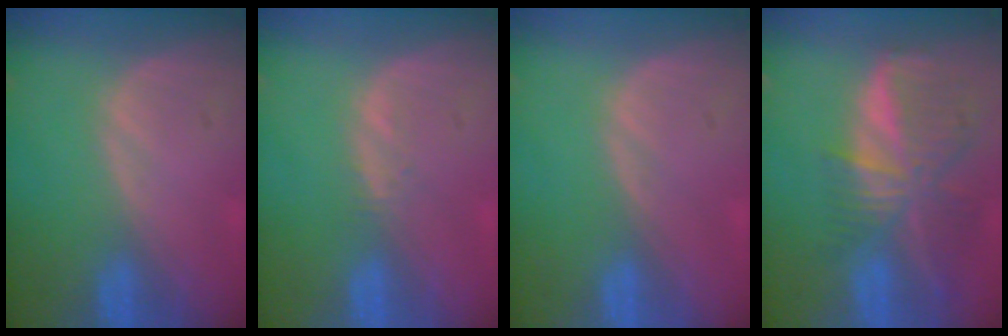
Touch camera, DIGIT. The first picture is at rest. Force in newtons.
{"total": 0.7, "press": 0.7, "slide": 0.1}
{"total": 0.0}
{"total": 9.3, "press": 8.2, "slide": 4.5}